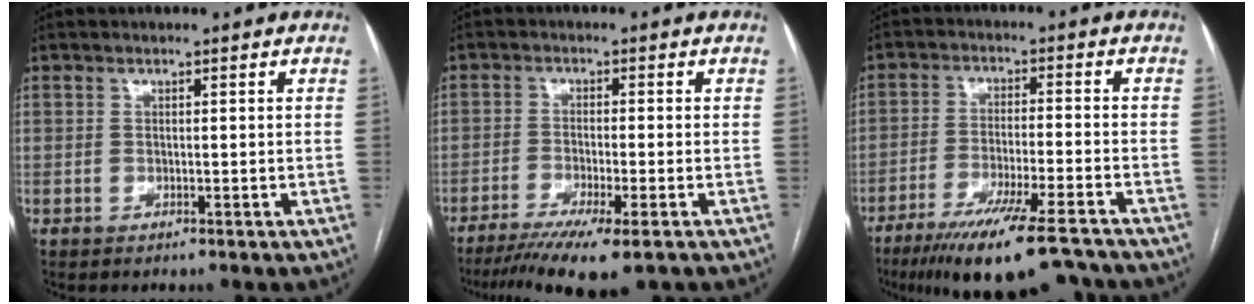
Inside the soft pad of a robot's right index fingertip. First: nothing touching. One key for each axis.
{"total": 10.7, "fx": -7.5, "fy": 0.7, "fz": 7.5, "tx": -0.119, "ty": -0.022, "tz": -0.118}
{"total": 16.6, "fx": -13.0, "fy": 2.1, "fz": 10.0, "tx": -0.149, "ty": -0.025, "tz": -0.205}